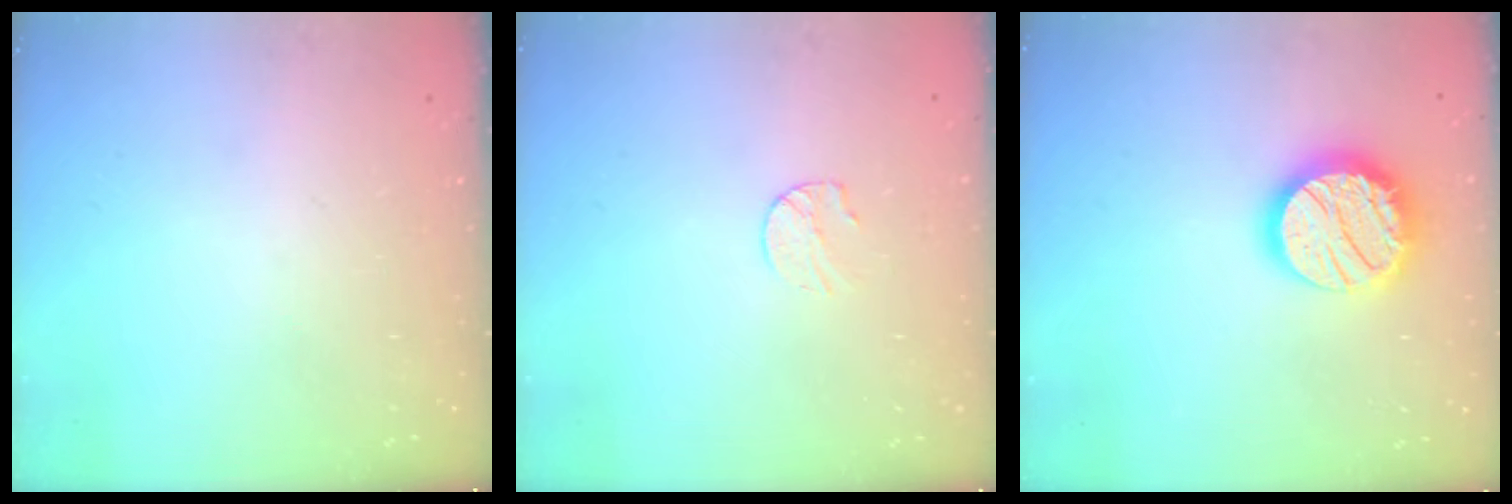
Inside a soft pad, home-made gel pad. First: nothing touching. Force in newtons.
{"total": 6.5, "press": 6.4, "slide": 0.6}
{"total": 17.4, "press": 17.4, "slide": 1.2}